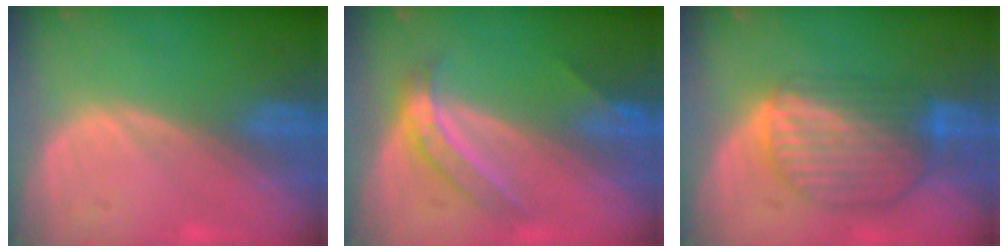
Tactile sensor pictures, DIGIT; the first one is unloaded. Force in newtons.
{"total": 5.2, "press": 4.8, "slide": 2.2}
{"total": 8.7, "press": 7.7, "slide": 4.1}